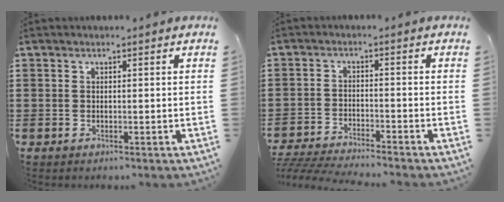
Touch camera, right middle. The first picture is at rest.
{"total": 4.4, "force": [-4.4, -0.2, 0.8], "torque": [-0.029, -0.010, -0.093]}